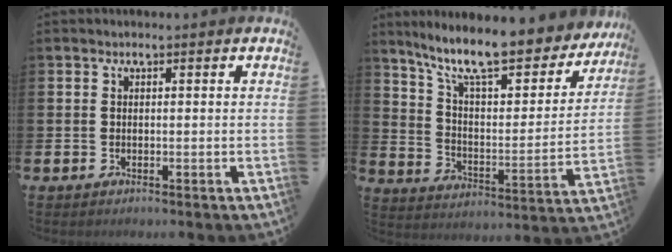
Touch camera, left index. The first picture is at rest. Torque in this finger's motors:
{"motor_torque": [1.05, -1.09, 1.06, 0.21]}